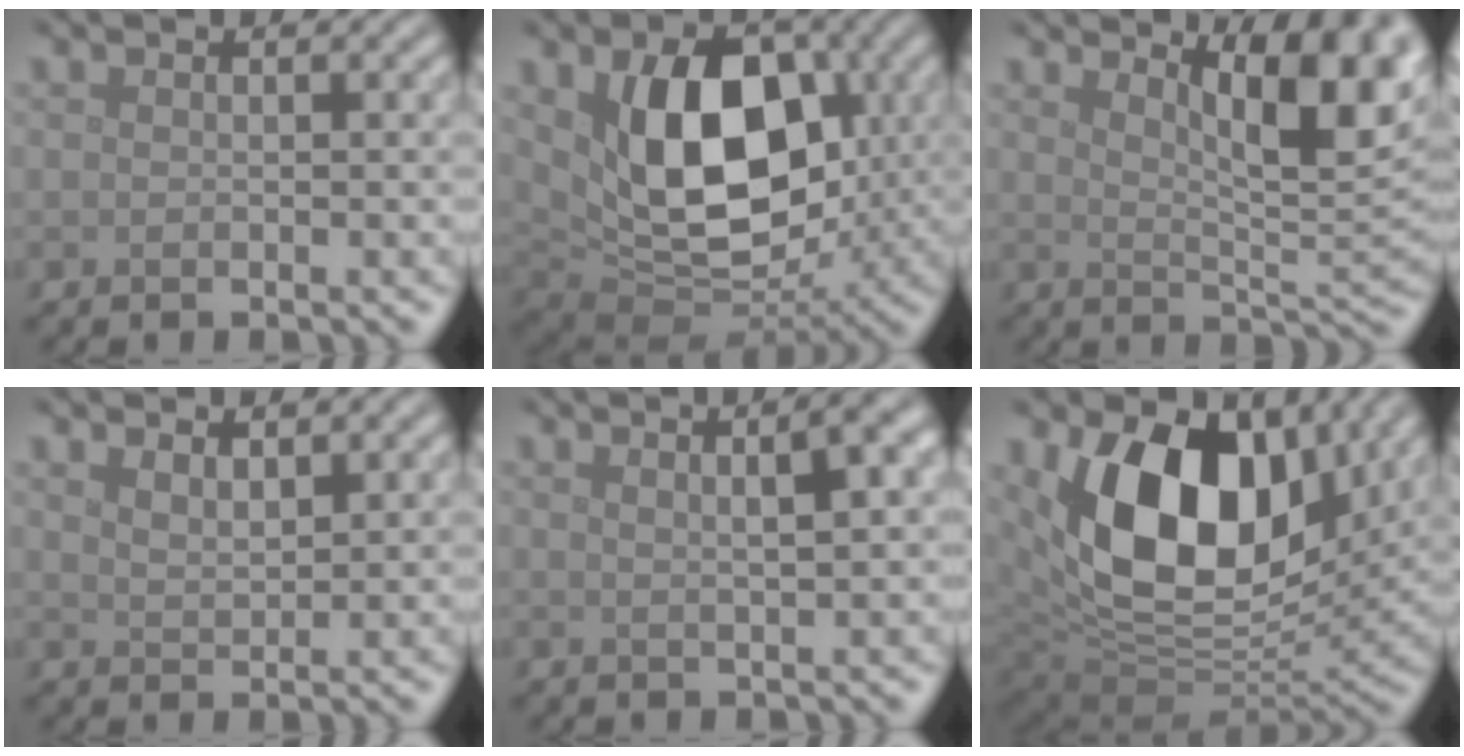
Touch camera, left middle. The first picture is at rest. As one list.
[{"total": 10.9, "force": [1.7, 6.9, 8.3], "torque": [-0.139, -0.022, 0.035]}, {"total": 8.5, "force": [4.0, 2.5, 7.1], "torque": [-0.098, 0.004, 0.066]}, {"total": 1.7, "force": [1.4, 0.4, 0.7], "torque": [-0.015, -0.003, 0.028]}, {"total": 4.2, "force": [1.5, 1.1, 3.8], "torque": [-0.038, 0.016, 0.015]}, {"total": 15.1, "force": [4.3, 9.5, 10.9], "torque": [-0.182, -0.012, 0.076]}]